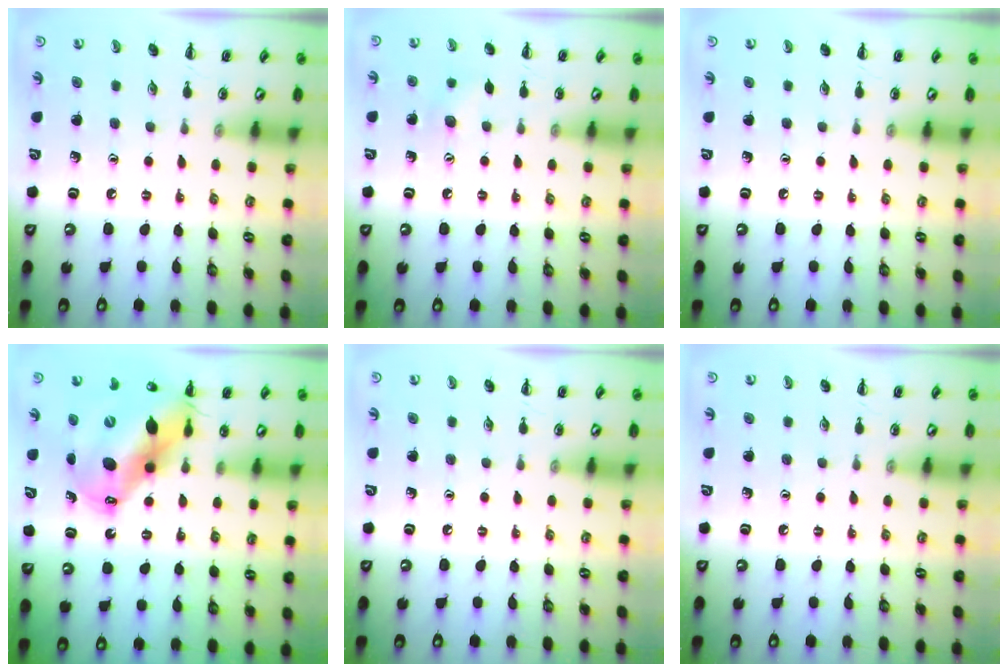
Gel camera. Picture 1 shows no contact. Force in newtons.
{"total": 7.0, "press": 6.9, "slide": 1.5}
{"total": 0.0}
{"total": 17.1, "press": 16.5, "slide": 4.6}
{"total": 0.0}
{"total": 0.0}